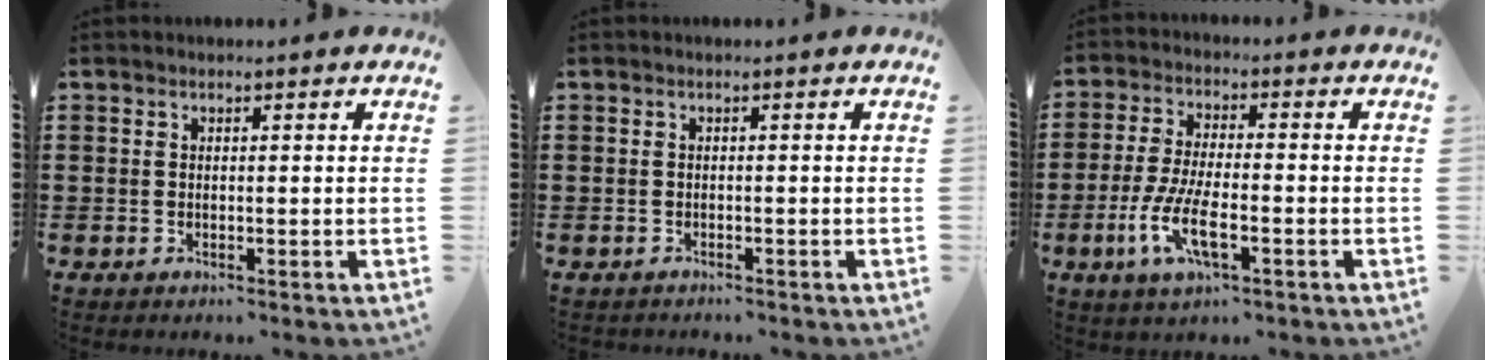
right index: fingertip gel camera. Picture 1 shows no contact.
{"total": 0.6, "force": [-0.5, 0.2, -0.1], "torque": [0.000, 0.002, -0.012]}
{"total": 7.8, "force": [-3.2, 2.1, 6.8], "torque": [-0.157, -0.016, -0.066]}